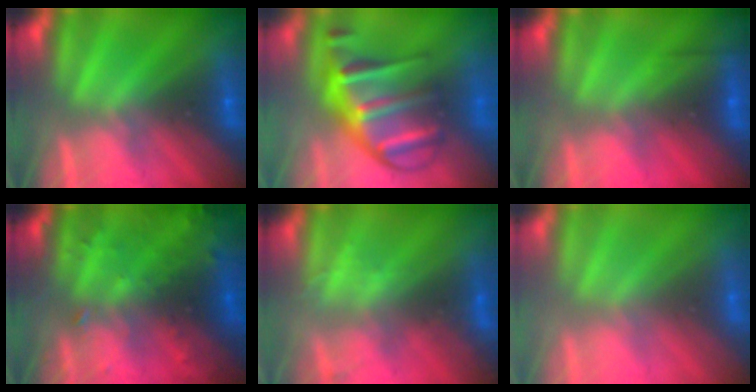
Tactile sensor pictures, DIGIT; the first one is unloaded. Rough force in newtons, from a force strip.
{"total": 9.3}
{"total": 2.5}
{"total": 7.8}
{"total": 2.1}
{"total": 2.9}